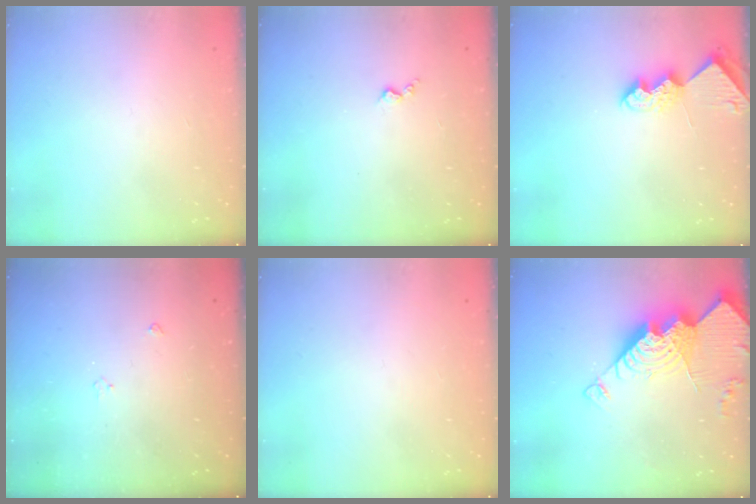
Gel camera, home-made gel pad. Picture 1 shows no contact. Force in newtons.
{"total": 2.4, "press": 2.4, "slide": 0.5}
{"total": 7.7, "press": 7.6, "slide": 0.6}
{"total": 3.0, "press": 2.9, "slide": 0.5}
{"total": 0.0}
{"total": 20.8, "press": 20.6, "slide": 2.1}